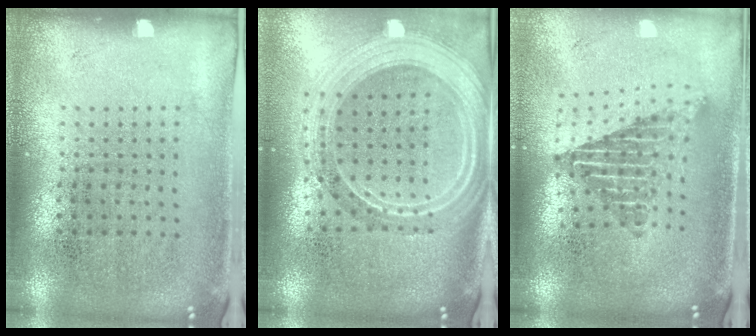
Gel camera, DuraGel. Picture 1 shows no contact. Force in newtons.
{"total": 2.7, "press": 2.3, "slide": 1.4}
{"total": 2.1, "press": 1.6, "slide": 1.4}